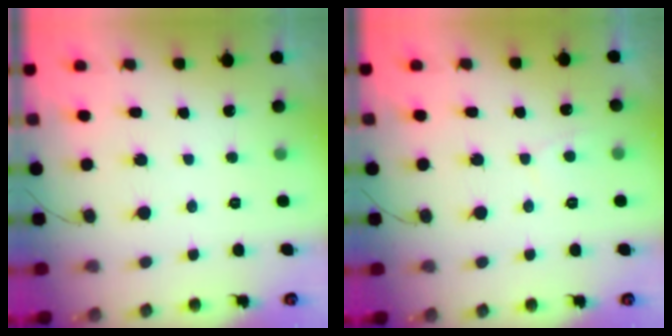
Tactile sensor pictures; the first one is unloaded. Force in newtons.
{"total": 2.7, "press": 2.7, "slide": 0.3}